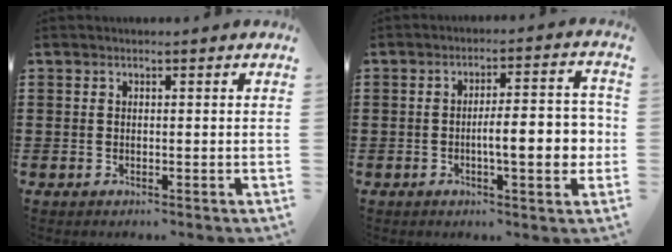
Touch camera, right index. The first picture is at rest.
{"total": 8.5, "force": [-1.5, 2.2, 8.1], "torque": [-0.113, -0.003, -0.032]}